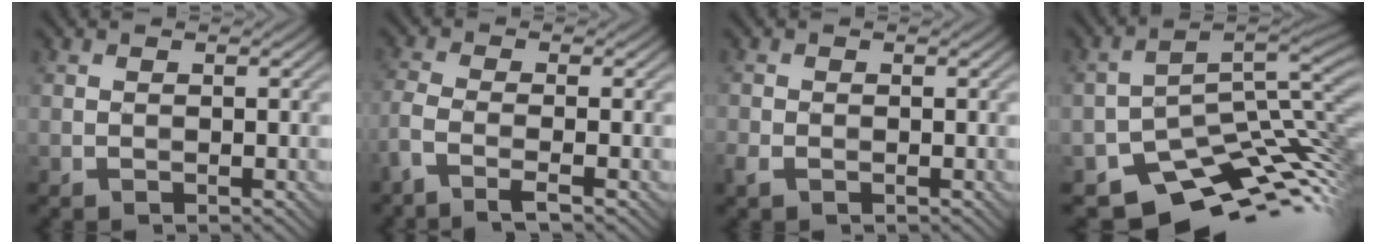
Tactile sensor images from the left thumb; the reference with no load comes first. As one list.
[{"total": 4.3, "force": [-2.5, 0.8, 3.4], "torque": [-0.074, -0.004, -0.067]}, {"total": 1.7, "force": [-1.0, 0.9, 1.0], "torque": [-0.030, -0.005, -0.024]}, {"total": 12.8, "force": [-5.8, 7.1, 8.9], "torque": [-0.148, -0.032, -0.079]}]